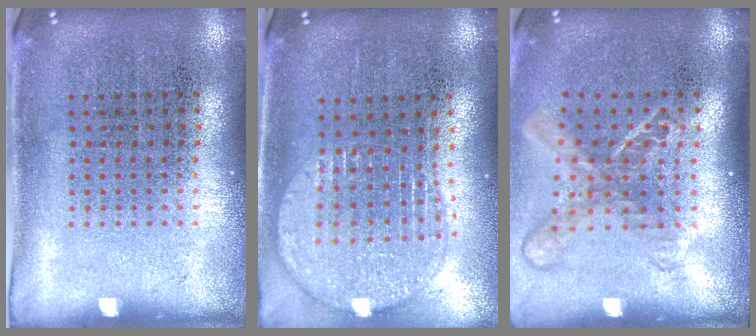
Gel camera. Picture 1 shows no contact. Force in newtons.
{"total": 1.8, "press": 1.5, "slide": 1.0}
{"total": 1.8, "press": 1.3, "slide": 1.2}